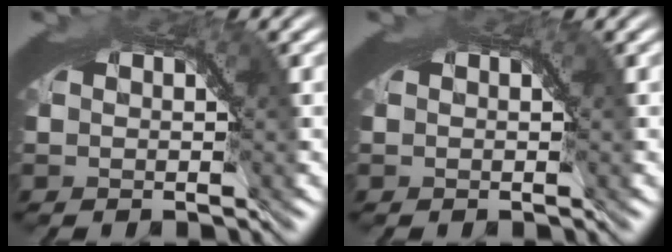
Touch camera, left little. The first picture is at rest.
{"total": 0.0}